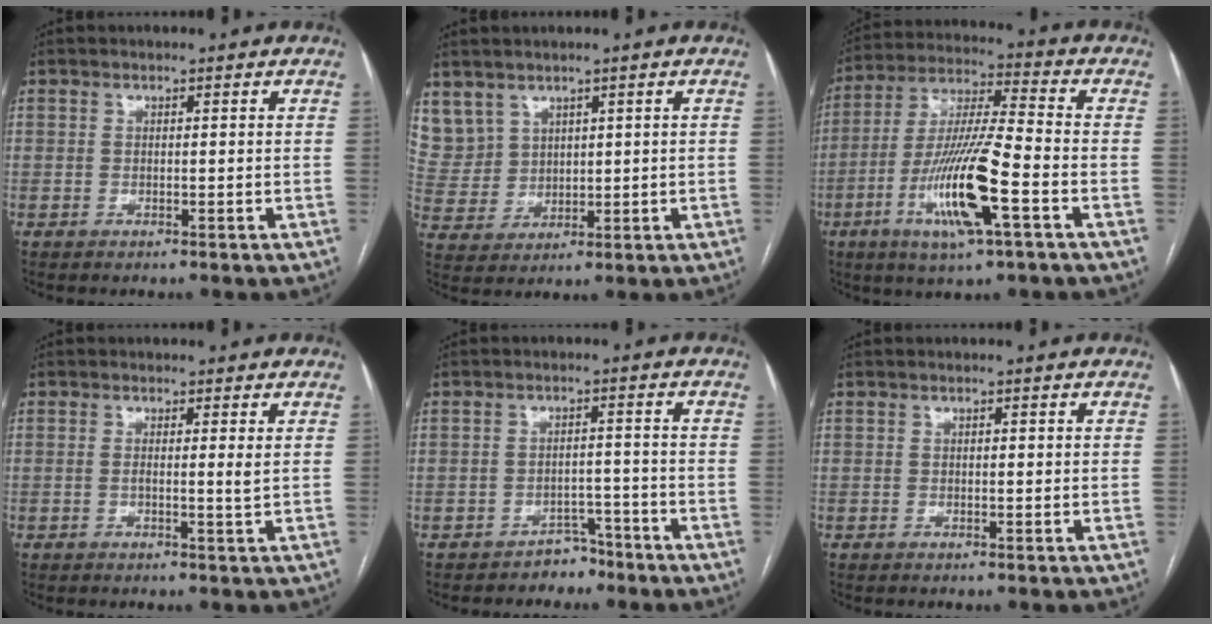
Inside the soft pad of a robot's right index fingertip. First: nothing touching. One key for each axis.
{"total": 8.9, "fx": 5.4, "fy": 7.0, "fz": 1.3, "tx": -0.048, "ty": 0.027, "tz": 0.137}
{"total": 15.5, "fx": -5.5, "fy": 1.1, "fz": 14.4, "tx": -0.287, "ty": -0.014, "tz": -0.102}
{"total": 1.8, "fx": 0.2, "fy": -0.3, "fz": 1.8, "tx": -0.031, "ty": -0.001, "tz": 0.001}
{"total": 3.4, "fx": -2.9, "fy": 1.8, "fz": 0.0, "tx": 0.004, "ty": 0.011, "tz": -0.040}
{"total": 0.7, "fx": 0.1, "fy": 0.3, "fz": 0.6, "tx": -0.009, "ty": 0.002, "tz": 0.002}